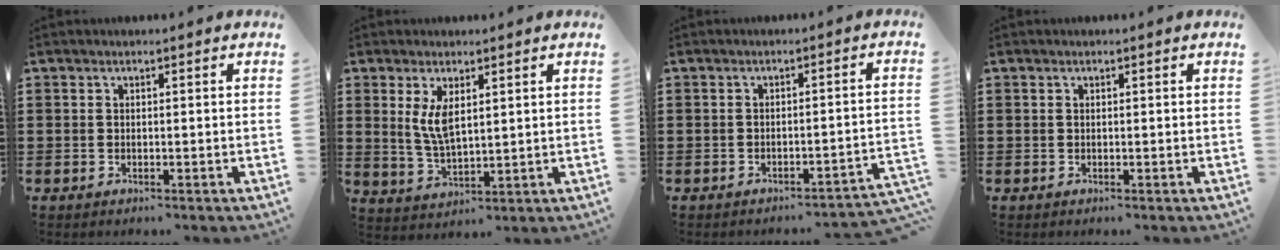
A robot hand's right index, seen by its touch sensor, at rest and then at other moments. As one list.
[{"total": 5.3, "force": [1.8, 2.2, 4.5], "torque": [-0.101, -0.001, 0.030]}, {"total": 2.3, "force": [-2.1, -0.3, 1.0], "torque": [-0.020, -0.005, -0.045]}, {"total": 0.0}]